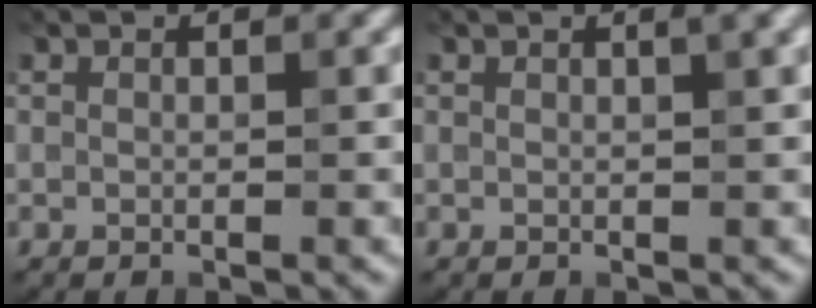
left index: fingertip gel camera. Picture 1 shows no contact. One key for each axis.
{"total": 1.7, "fx": 0.8, "fy": 0.5, "fz": 1.5, "tx": -0.014, "ty": 0.007, "tz": 0.008}